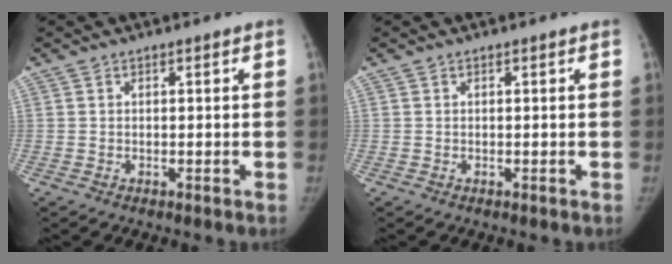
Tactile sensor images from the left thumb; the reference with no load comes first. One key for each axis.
{"total": 0.0}